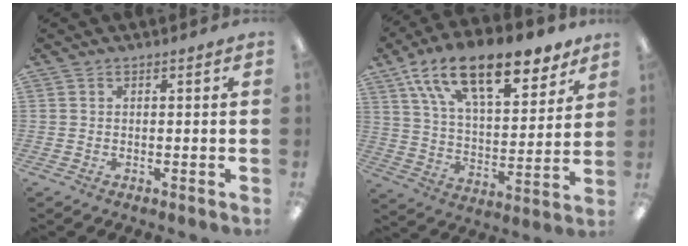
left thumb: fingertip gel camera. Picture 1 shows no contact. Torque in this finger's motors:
{"motor_torque": [2.33, 1.89, 1.93, -0.84, 0.47]}